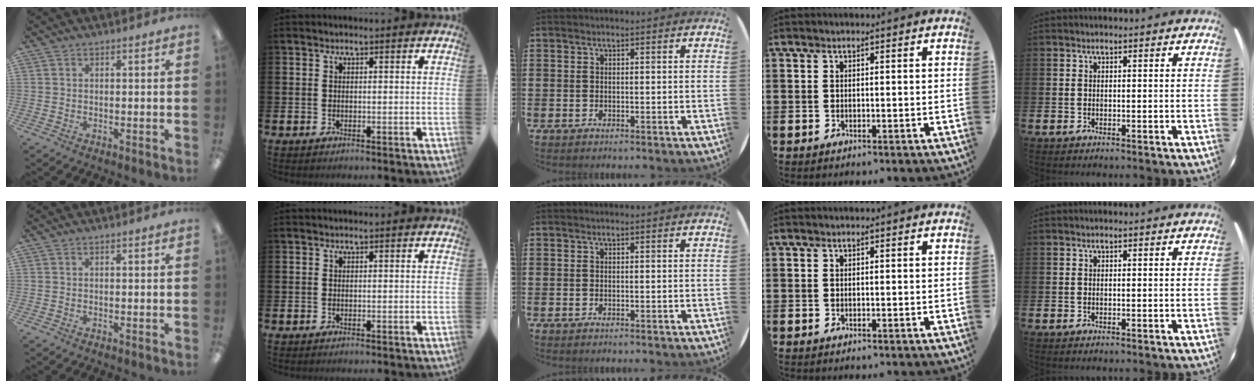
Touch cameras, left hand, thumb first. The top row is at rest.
{}